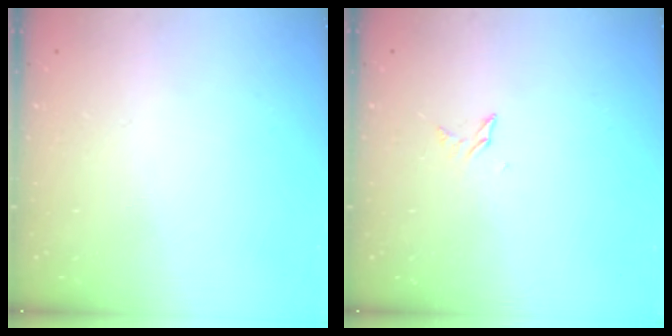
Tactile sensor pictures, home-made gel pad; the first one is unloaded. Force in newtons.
{"total": 3.5, "press": 3.5, "slide": 0.4}